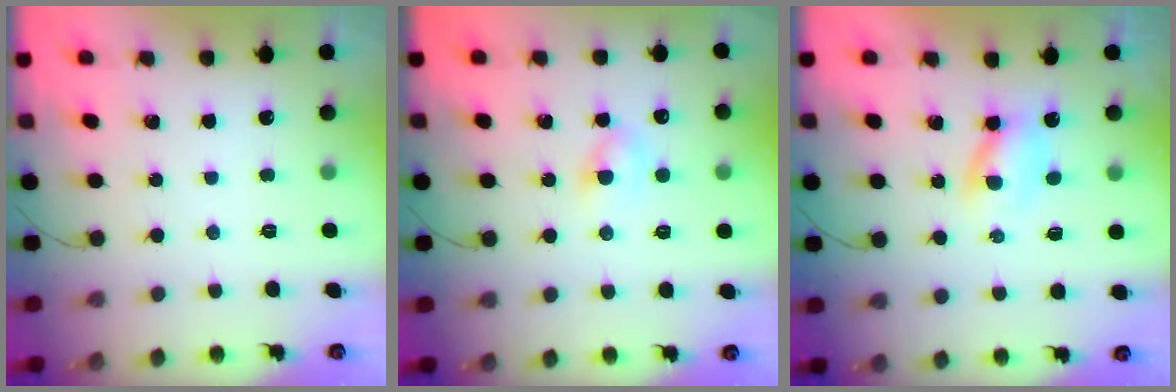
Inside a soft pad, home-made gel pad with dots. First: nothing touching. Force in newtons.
{"total": 2.9, "press": 2.7, "slide": 1.1}
{"total": 2.5, "press": 2.2, "slide": 1.2}